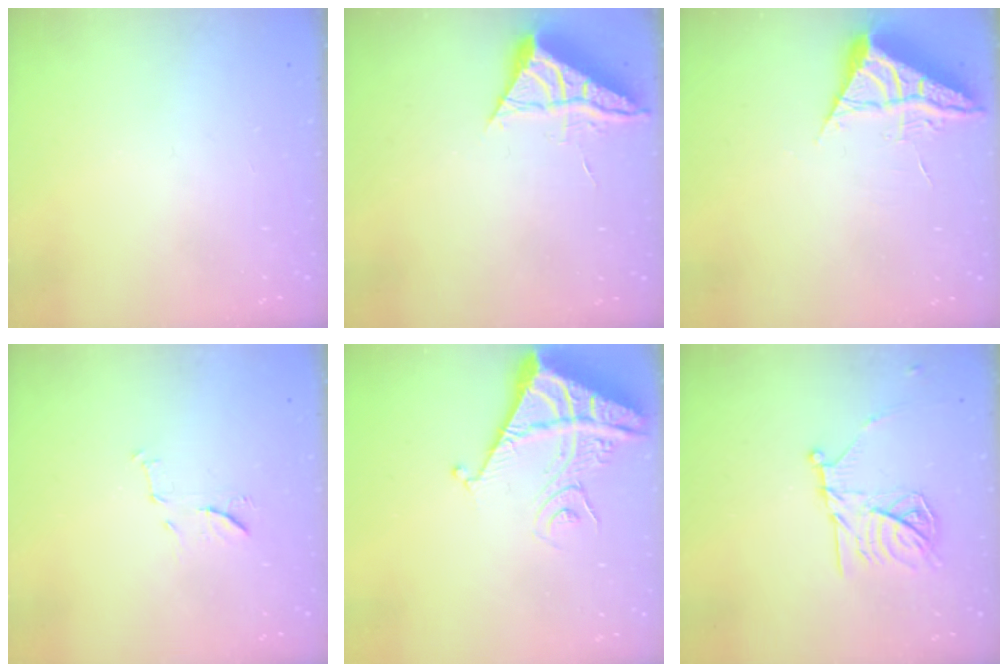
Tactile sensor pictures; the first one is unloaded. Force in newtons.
{"total": 6.0, "press": 5.9, "slide": 0.4}
{"total": 6.3, "press": 6.3, "slide": 0.9}
{"total": 7.4, "press": 7.3, "slide": 0.6}
{"total": 10.0, "press": 9.9, "slide": 1.3}
{"total": 14.9, "press": 14.9, "slide": 0.4}